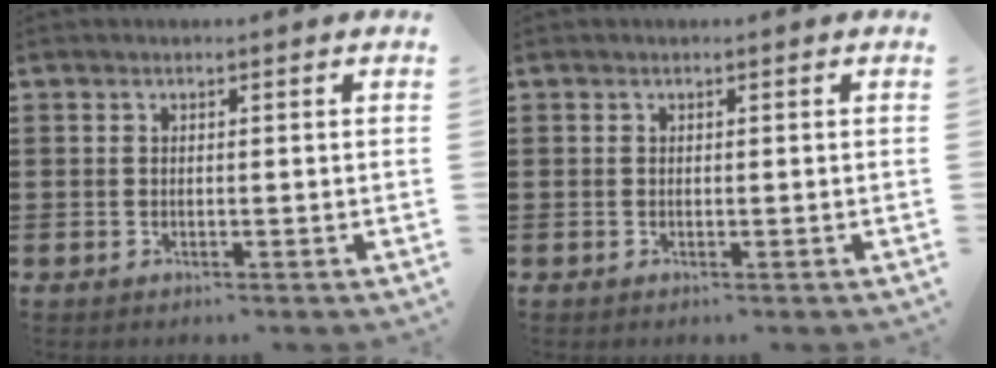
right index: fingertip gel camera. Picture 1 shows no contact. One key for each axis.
{"total": 0.0}